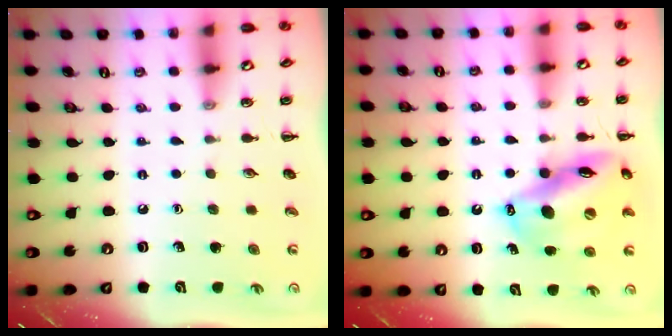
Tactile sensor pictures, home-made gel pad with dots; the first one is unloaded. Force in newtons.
{"total": 15.5, "press": 14.9, "slide": 4.2}